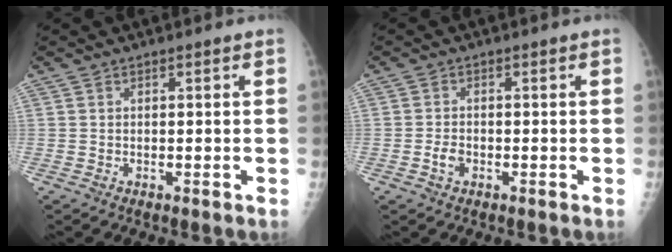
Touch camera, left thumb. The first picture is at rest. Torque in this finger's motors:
{"motor_torque": [-0.55, 0.13, -0.20, -0.13, 0.03]}